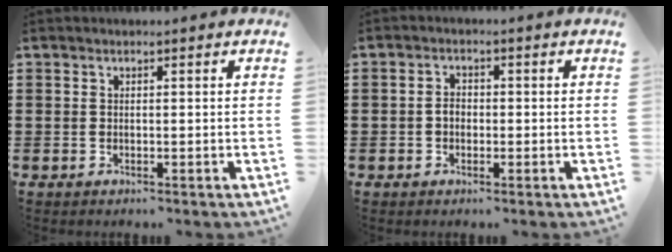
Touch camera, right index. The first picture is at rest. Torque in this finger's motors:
{"motor_torque": [0.50, -0.02, 0.22, 0.02]}